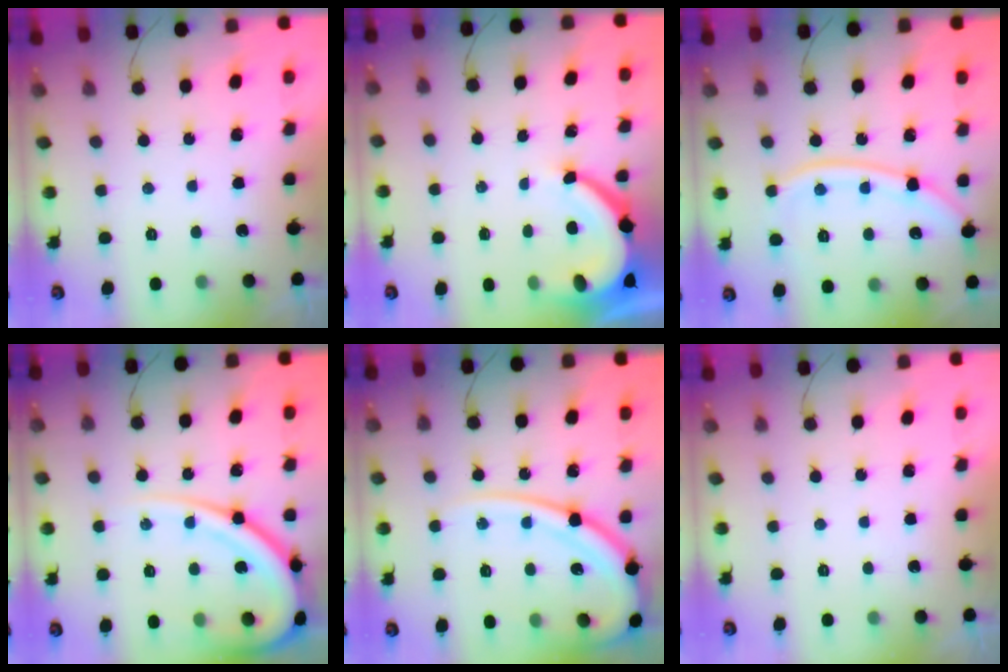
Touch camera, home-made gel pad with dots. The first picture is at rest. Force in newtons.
{"total": 8.2, "press": 8.1, "slide": 1.0}
{"total": 14.2, "press": 14.1, "slide": 1.5}
{"total": 17.7, "press": 17.7, "slide": 1.5}
{"total": 15.5, "press": 15.4, "slide": 1.4}
{"total": 0.0}